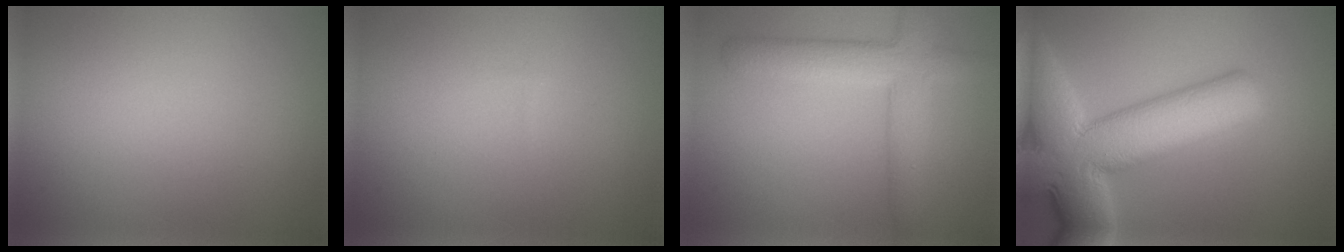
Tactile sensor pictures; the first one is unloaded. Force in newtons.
{"total": 0.0}
{"total": 5.0, "press": 4.9, "slide": 0.3}
{"total": 12.4, "press": 12.4, "slide": 0.5}